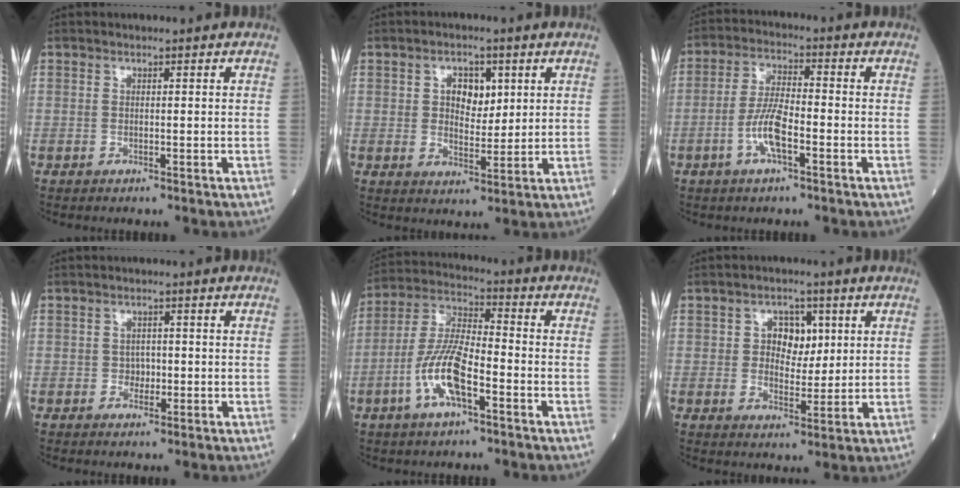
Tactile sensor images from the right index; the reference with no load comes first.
{"total": 5.2, "force": [1.7, 3.1, 3.8], "torque": [-0.059, 0.007, 0.031]}
{"total": 6.5, "force": [-2.5, 1.6, 5.8], "torque": [-0.119, 0.004, -0.051]}
{"total": 1.7, "force": [-0.4, 1.3, 1.0], "torque": [-0.010, 0.005, -0.006]}
{"total": 10.4, "force": [-4.0, 2.8, 9.1], "torque": [-0.194, 0.007, -0.079]}
{"total": 5.3, "force": [1.5, 3.5, 3.6], "torque": [-0.051, 0.010, 0.026]}